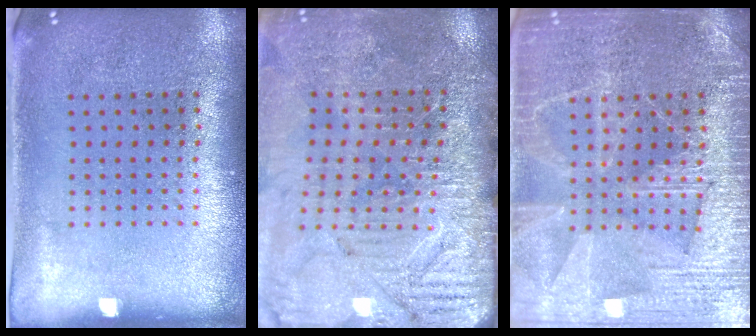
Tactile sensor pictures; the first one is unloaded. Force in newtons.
{"total": 3.7, "press": 3.6, "slide": 0.7}
{"total": 4.0, "press": 4.0, "slide": 0.6}